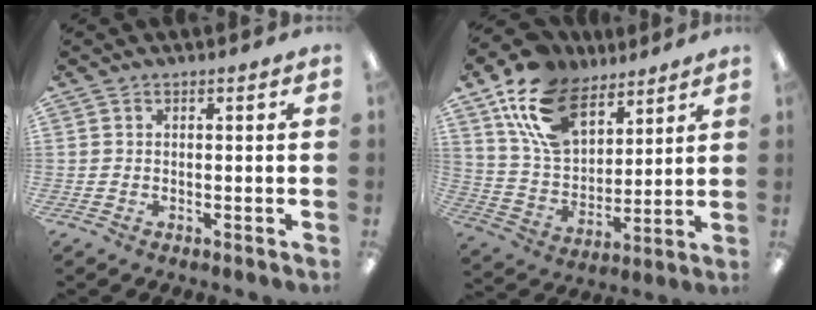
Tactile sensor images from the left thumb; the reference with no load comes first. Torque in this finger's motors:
{"motor_torque": [0.93, 0.92, 1.36, -1.42, 0.33]}